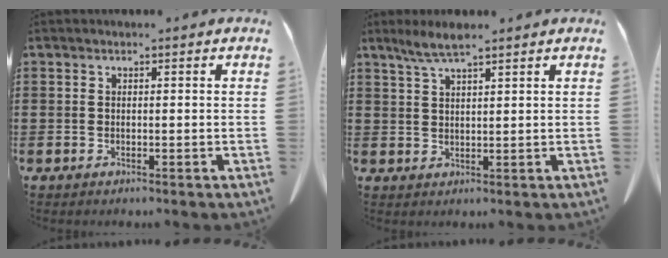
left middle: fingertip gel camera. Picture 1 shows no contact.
{"total": 3.8, "force": [2.9, 0.2, 2.5], "torque": [-0.054, 0.000, 0.052]}